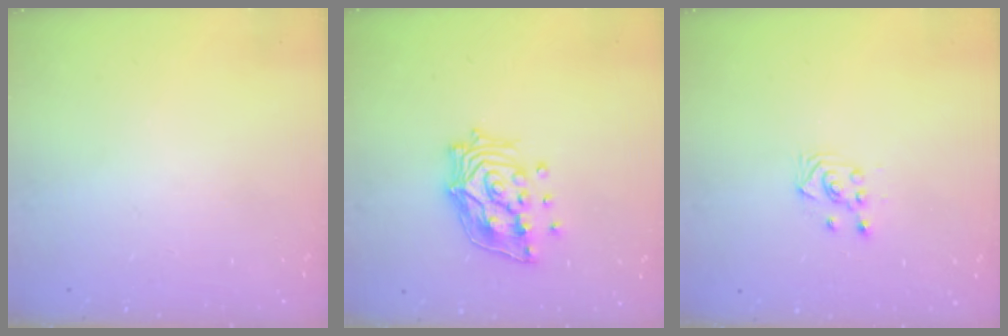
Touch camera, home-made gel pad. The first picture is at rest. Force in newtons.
{"total": 14.8, "press": 14.6, "slide": 2.2}
{"total": 2.6, "press": 2.6, "slide": 0.3}